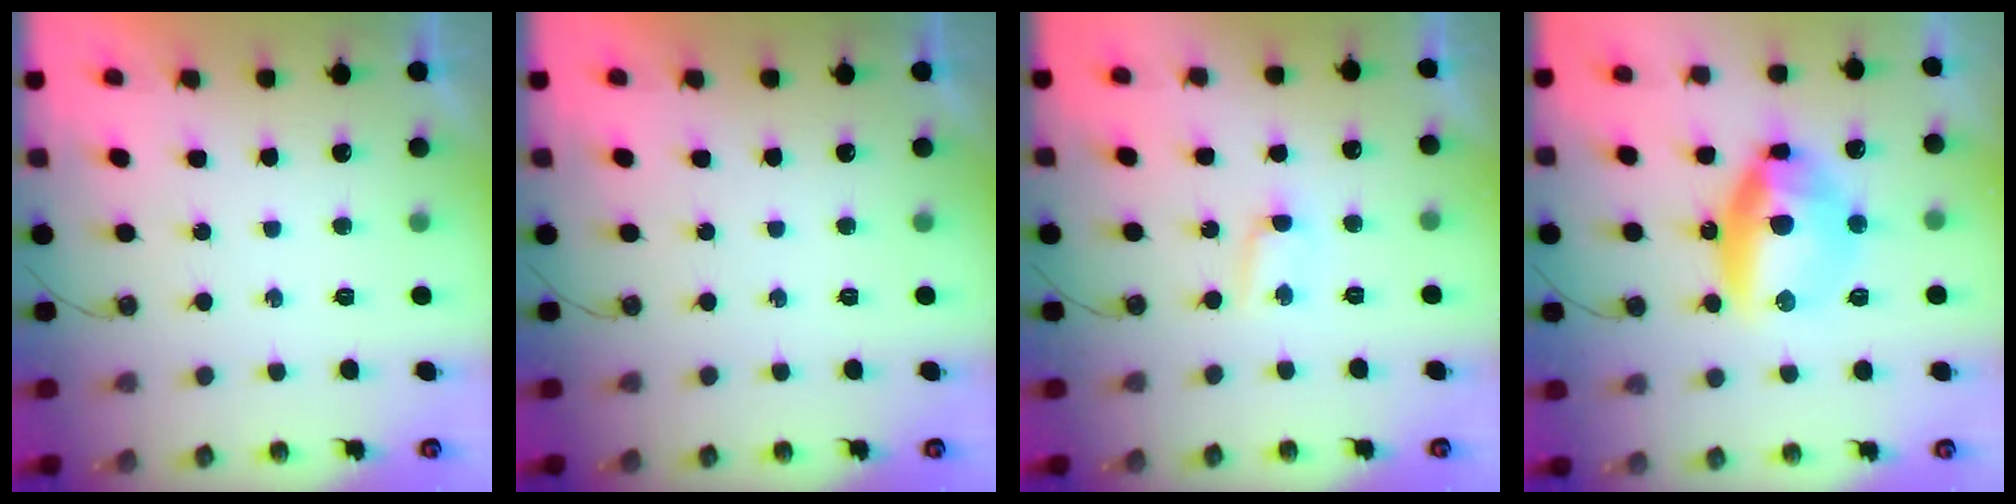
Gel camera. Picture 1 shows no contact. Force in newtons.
{"total": 0.0}
{"total": 2.5, "press": 2.3, "slide": 0.8}
{"total": 13.3, "press": 13.3, "slide": 1.5}